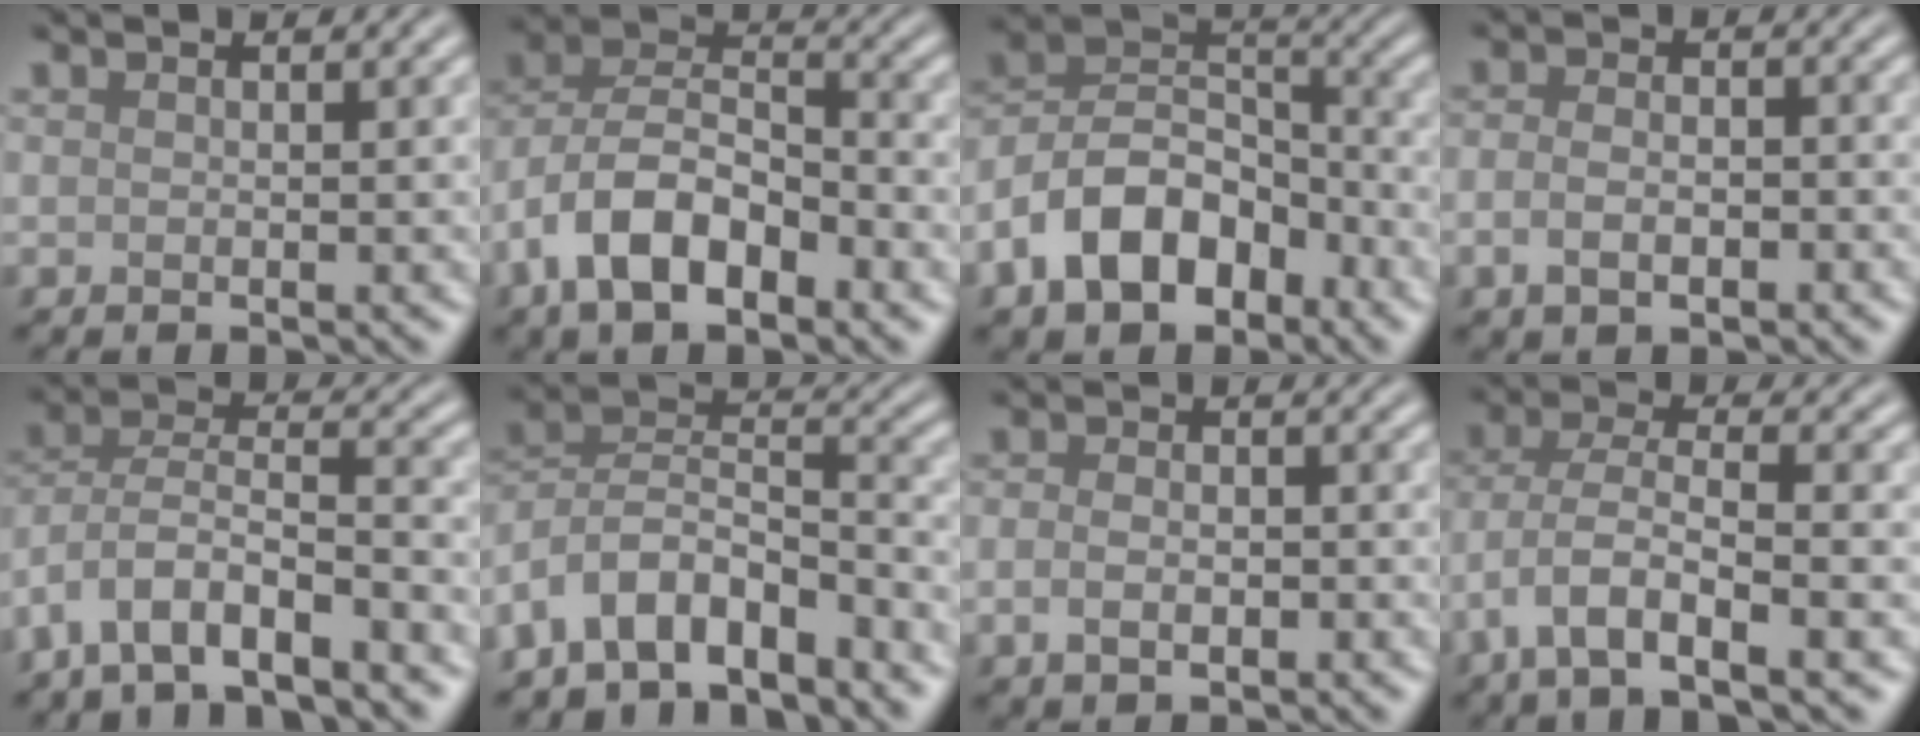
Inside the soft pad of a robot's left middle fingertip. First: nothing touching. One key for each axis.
{"total": 9.5, "fx": -4.3, "fy": 5.0, "fz": 6.9, "tx": -0.123, "ty": 0.011, "tz": -0.086}
{"total": 9.2, "fx": -4.7, "fy": 5.8, "fz": 5.4, "tx": -0.098, "ty": 0.009, "tz": -0.104}
{"total": 3.1, "fx": -1.2, "fy": 1.8, "fz": 2.3, "tx": -0.041, "ty": -0.002, "tz": -0.025}
{"total": 7.6, "fx": -5.2, "fy": 2.8, "fz": 4.8, "tx": -0.083, "ty": 0.006, "tz": -0.101}
{"total": 8.8, "fx": -6.0, "fy": 4.2, "fz": 4.7, "tx": -0.081, "ty": 0.005, "tz": -0.122}
{"total": 3.0, "fx": -0.9, "fy": 1.9, "fz": 2.2, "tx": -0.030, "ty": -0.004, "tz": -0.019}
{"total": 7.2, "fx": -3.4, "fy": 2.8, "fz": 5.7, "tx": -0.115, "ty": 0.002, "tz": -0.071}